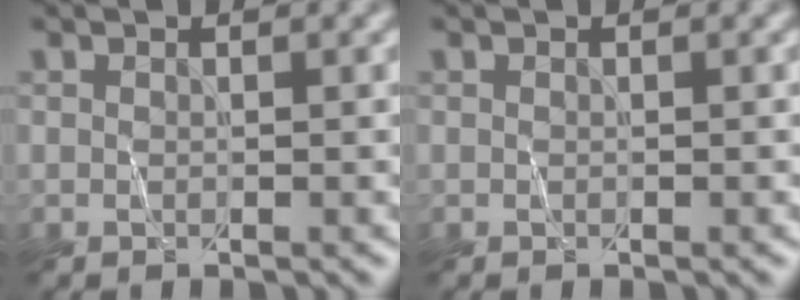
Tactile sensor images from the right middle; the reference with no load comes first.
{"total": 0.0}